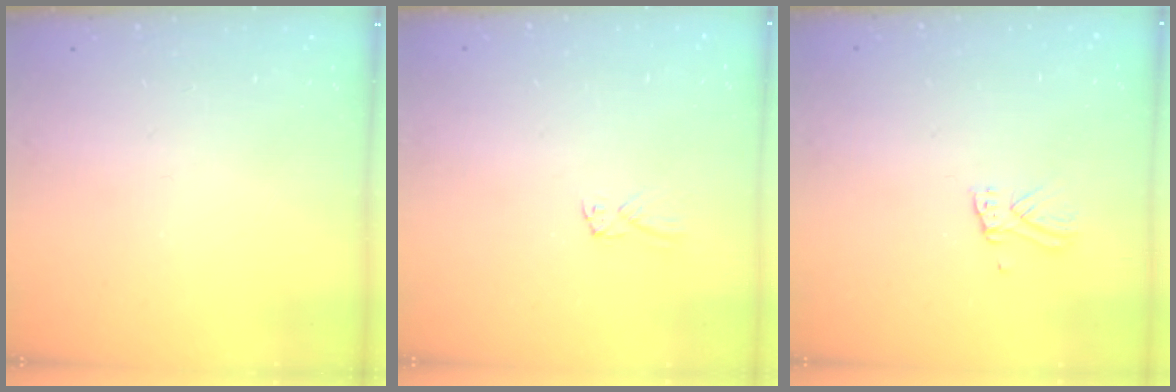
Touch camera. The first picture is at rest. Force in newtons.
{"total": 2.3, "press": 2.3, "slide": 0.3}
{"total": 4.8, "press": 4.7, "slide": 0.4}